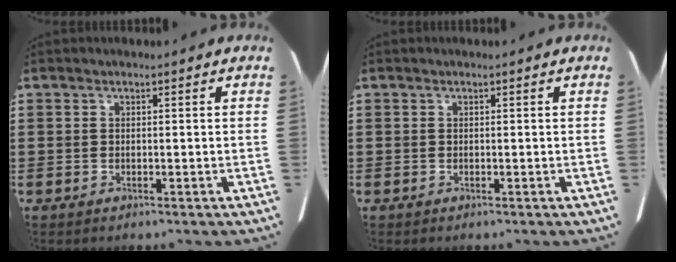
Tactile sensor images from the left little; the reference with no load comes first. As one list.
[{"total": 0.0}]